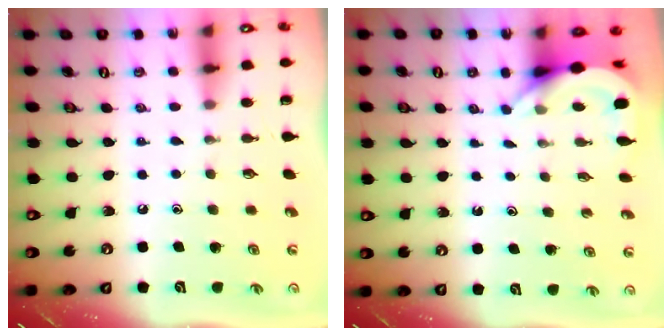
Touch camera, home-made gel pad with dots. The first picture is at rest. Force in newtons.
{"total": 4.6, "press": 4.6, "slide": 0.3}